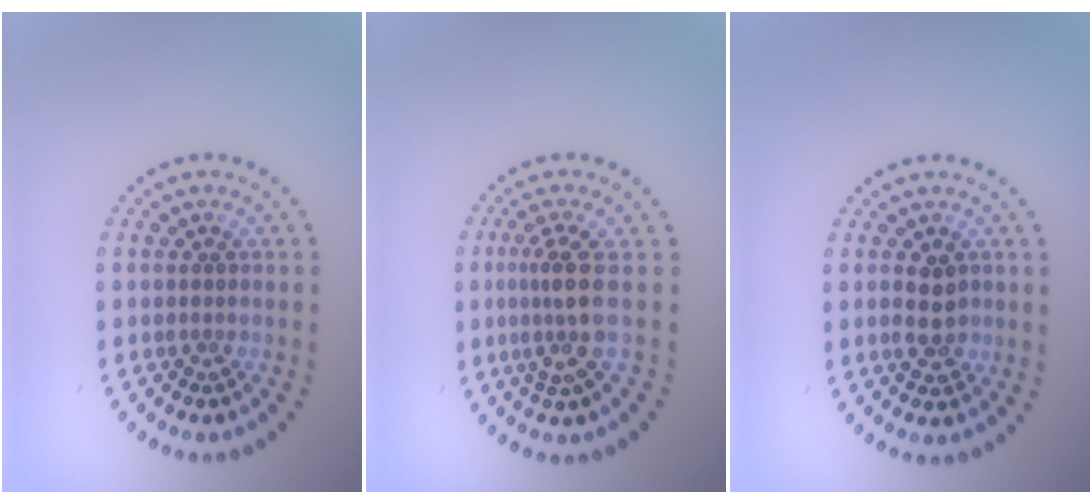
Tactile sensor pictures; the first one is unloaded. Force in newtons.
{"total": 3.2, "press": 2.3, "slide": 2.2}
{"total": 2.5, "press": 2.4, "slide": 0.4}